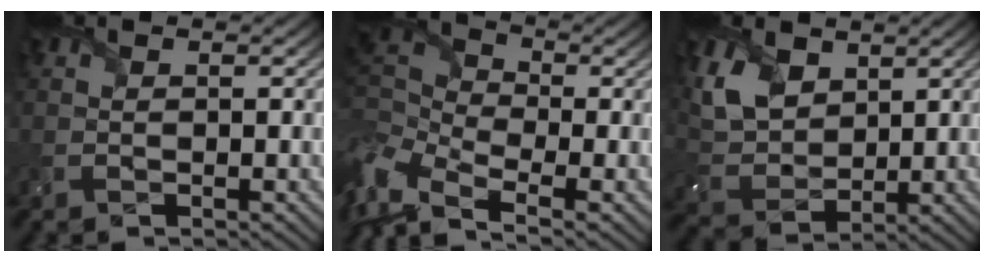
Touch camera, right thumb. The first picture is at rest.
{"total": 9.2, "force": [-2.7, 5.1, 7.2], "torque": [-0.192, 0.000, -0.046]}
{"total": 8.4, "force": [4.0, 5.4, 5.0], "torque": [-0.151, 0.001, 0.080]}